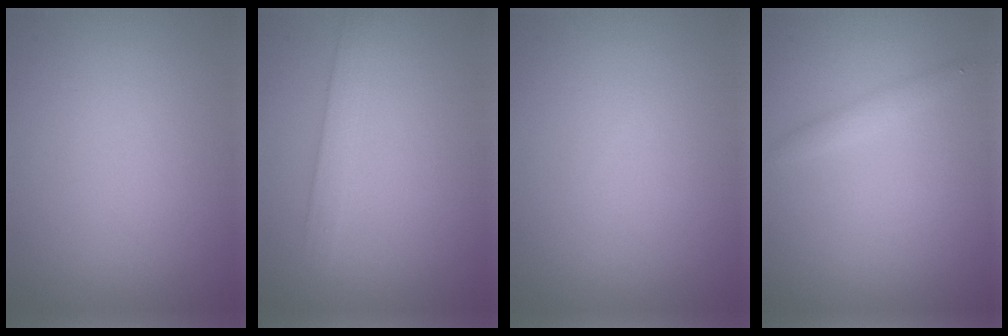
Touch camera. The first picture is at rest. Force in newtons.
{"total": 2.0, "press": 2.0, "slide": 0.2}
{"total": 0.0}
{"total": 1.2, "press": 1.2, "slide": 0.0}